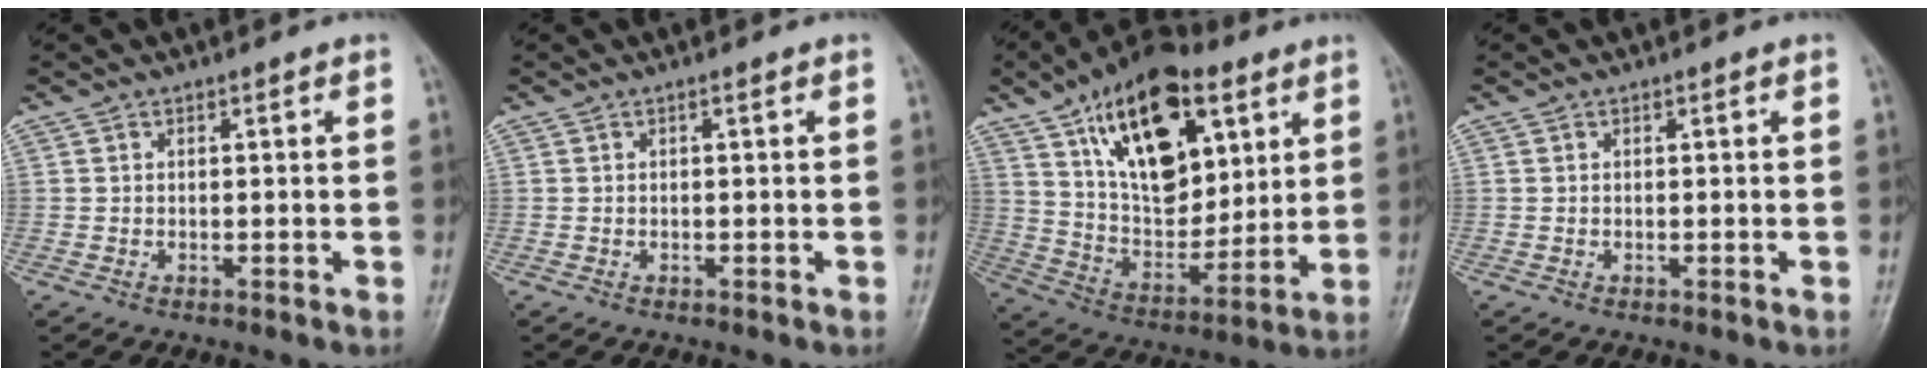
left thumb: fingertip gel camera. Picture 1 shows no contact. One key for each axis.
{"total": 0.0}
{"total": 22.8, "fx": 10.5, "fy": 12.8, "fz": 15.8, "tx": -0.213, "ty": -0.041, "tz": 0.180}
{"total": 0.0}